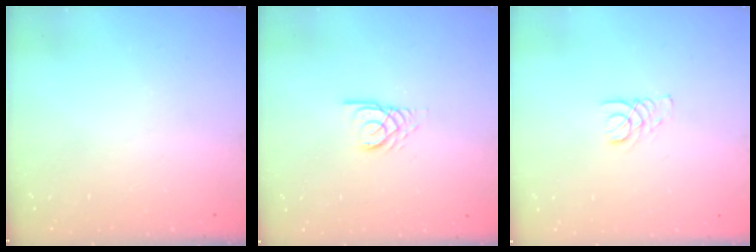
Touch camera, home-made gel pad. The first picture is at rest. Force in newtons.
{"total": 3.0, "press": 2.9, "slide": 0.3}
{"total": 1.9, "press": 1.9, "slide": 0.2}